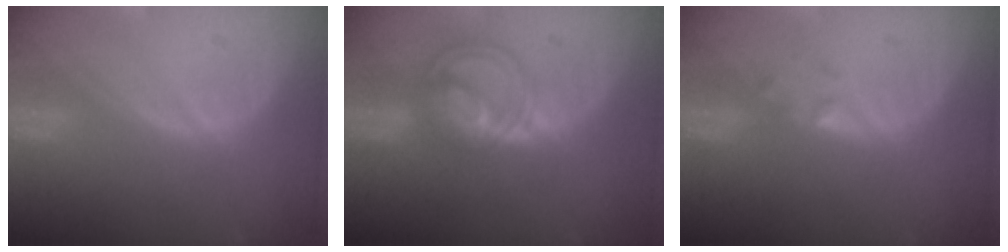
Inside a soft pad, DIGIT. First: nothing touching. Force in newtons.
{"total": 6.2, "press": 6.2, "slide": 0.2}
{"total": 1.3, "press": 1.0, "slide": 0.8}